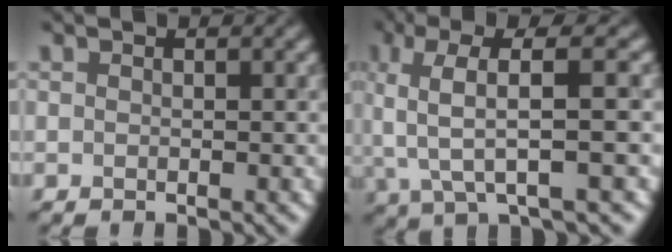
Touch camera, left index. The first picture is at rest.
{"total": 6.8, "force": [0.9, 1.4, 6.6], "torque": [-0.125, 0.012, 0.014]}